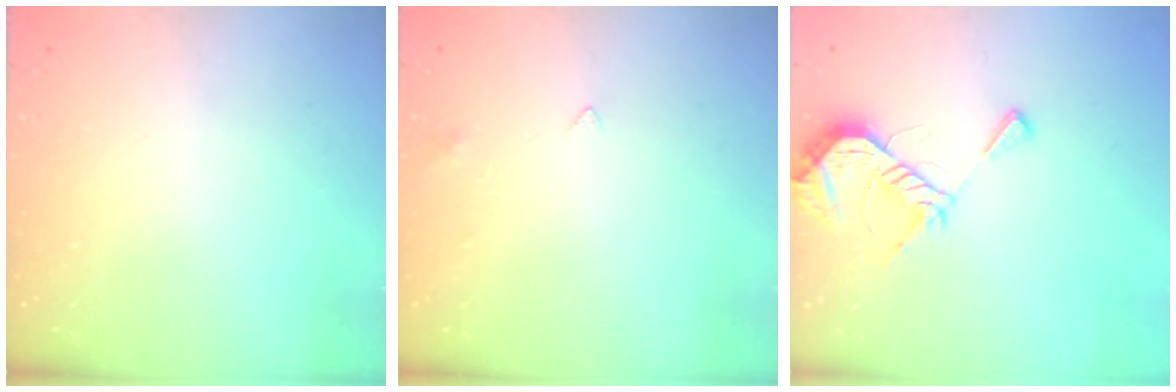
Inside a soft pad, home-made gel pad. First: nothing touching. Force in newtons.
{"total": 2.8, "press": 2.8, "slide": 0.5}
{"total": 9.9, "press": 9.9, "slide": 0.6}